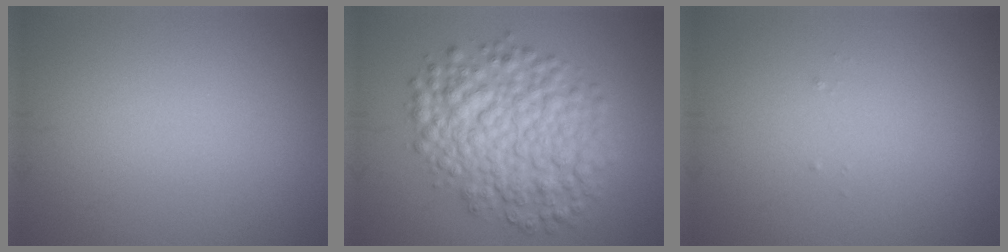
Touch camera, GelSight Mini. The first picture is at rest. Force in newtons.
{"total": 7.8, "press": 7.8, "slide": 0.2}
{"total": 0.0}